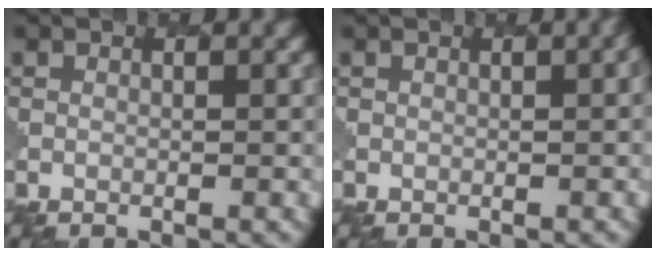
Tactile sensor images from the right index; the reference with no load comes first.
{"total": 2.0, "force": [-0.1, 0.7, 1.9], "torque": [-0.013, 0.006, 0.003]}